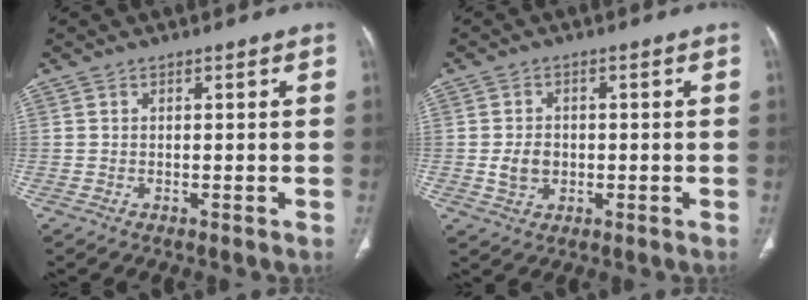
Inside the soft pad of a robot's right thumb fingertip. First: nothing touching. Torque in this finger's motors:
{"motor_torque": [0.76, 0.94, 0.63, -0.43, 0.03]}